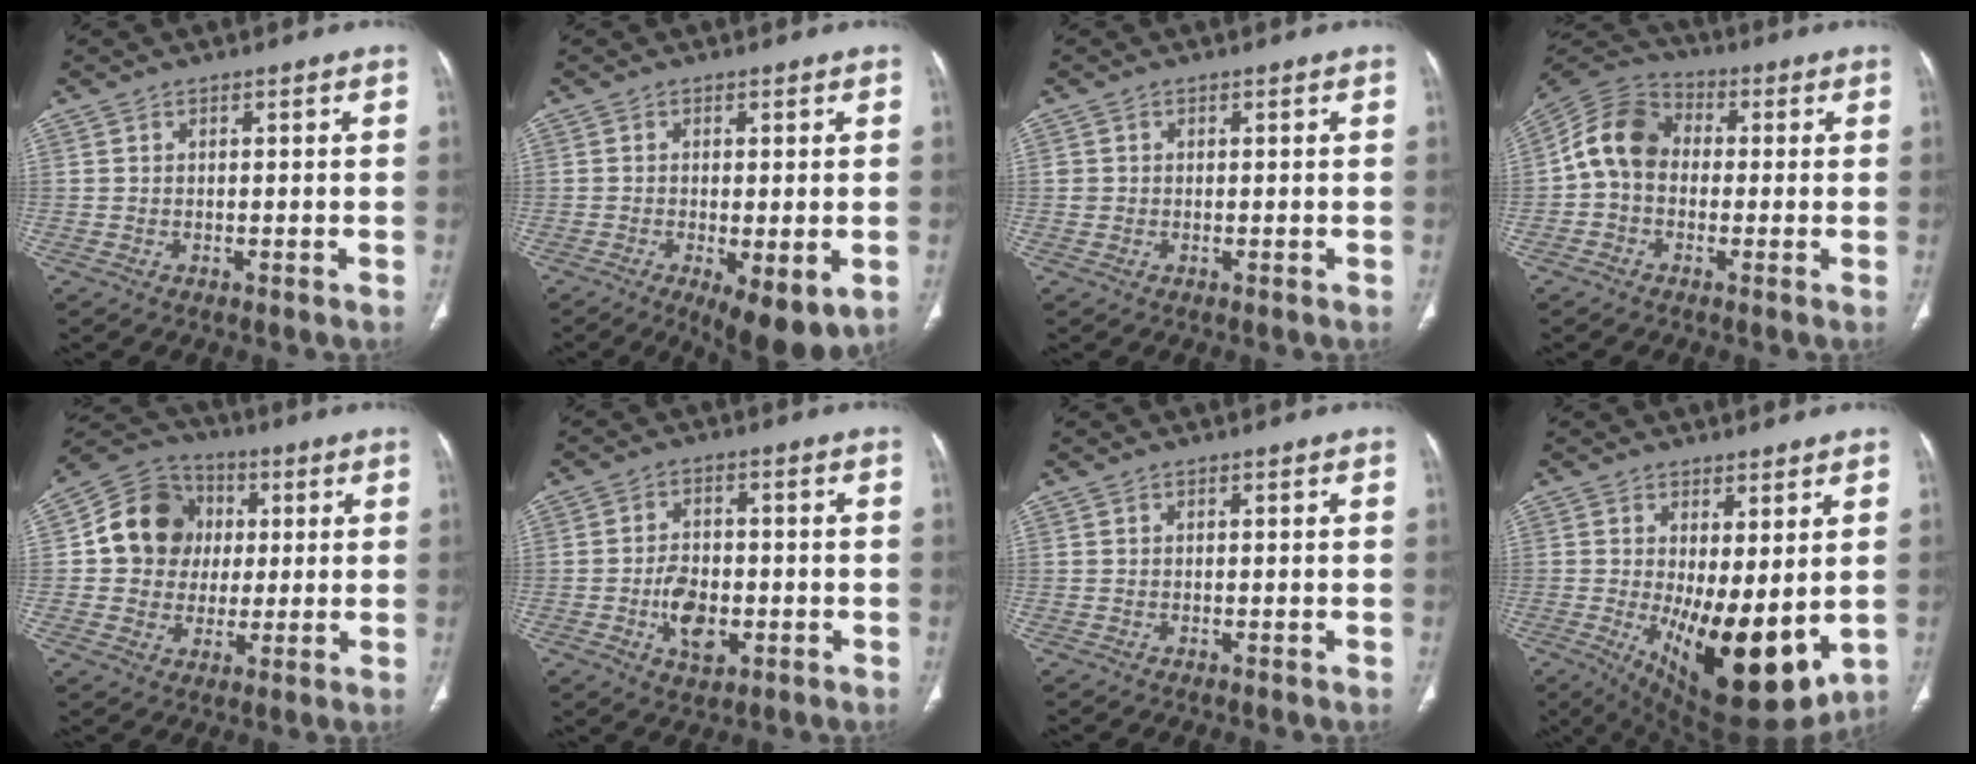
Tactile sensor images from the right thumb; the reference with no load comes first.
{"total": 9.2, "force": [-3.2, 3.2, 8.0], "torque": [-0.117, -0.017, -0.043]}
{"total": 0.9, "force": [0.1, 0.9, 0.2], "torque": [0.002, 0.003, 0.002]}
{"total": 10.1, "force": [-0.3, 7.9, 6.3], "torque": [-0.108, 0.032, -0.022]}
{"total": 13.3, "force": [1.9, 11.9, 5.5], "torque": [-0.062, 0.013, 0.028]}
{"total": 7.7, "force": [-2.0, 4.9, 5.6], "torque": [-0.077, 0.009, -0.031]}
{"total": 0.0}
{"total": 16.7, "force": [-1.7, 6.7, 15.2], "torque": [-0.228, -0.040, 0.000]}